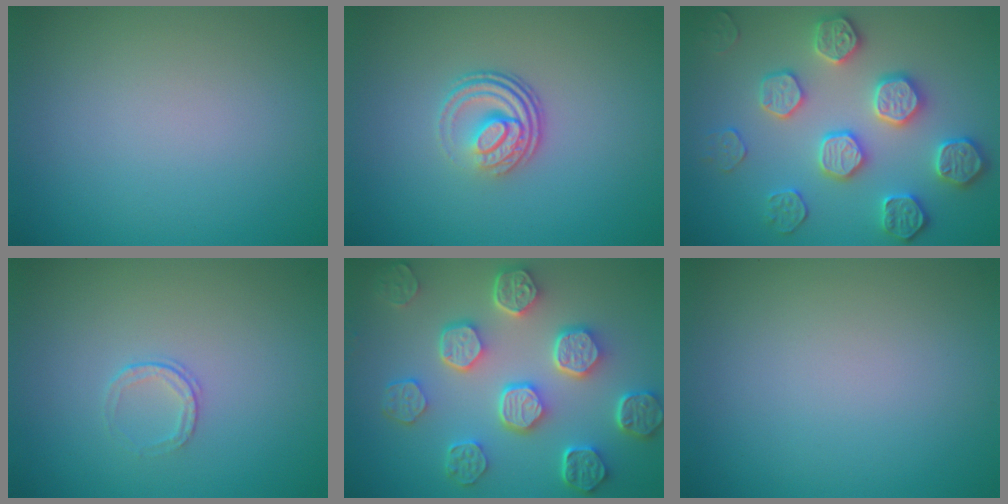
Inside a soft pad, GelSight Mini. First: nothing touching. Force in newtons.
{"total": 3.8, "press": 2.6, "slide": 2.8}
{"total": 4.7, "press": 4.7, "slide": 0.6}
{"total": 1.0, "press": 0.7, "slide": 0.7}
{"total": 7.6, "press": 5.9, "slide": 4.9}
{"total": 0.0}